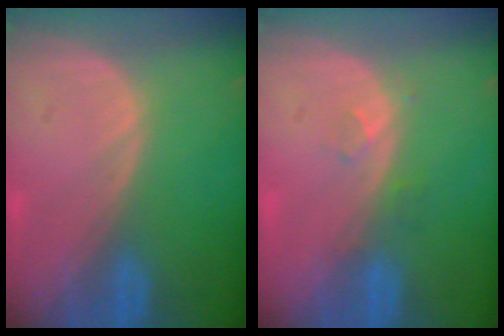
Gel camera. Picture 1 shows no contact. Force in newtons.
{"total": 1.9, "press": 1.6, "slide": 1.0}